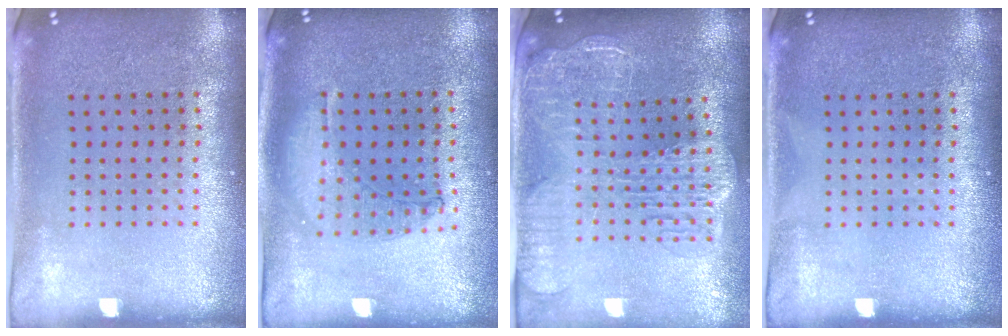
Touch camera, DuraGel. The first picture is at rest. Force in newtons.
{"total": 1.0, "press": 0.9, "slide": 0.3}
{"total": 2.8, "press": 2.3, "slide": 1.6}
{"total": 0.0}